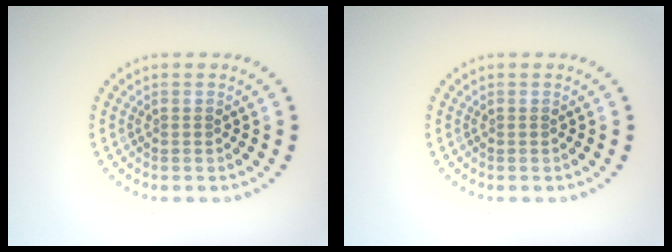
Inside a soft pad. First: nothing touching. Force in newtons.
{"total": 0.0}